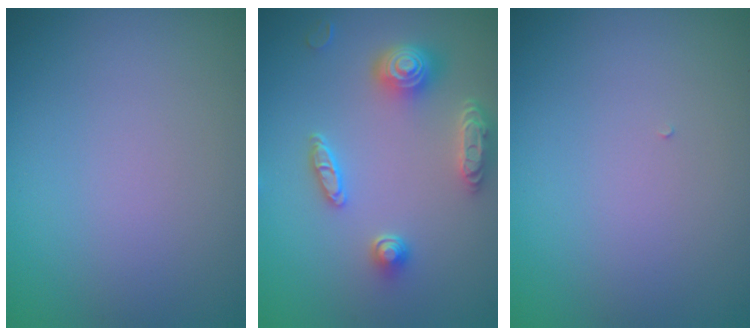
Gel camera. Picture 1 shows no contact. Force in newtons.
{"total": 4.7, "press": 4.2, "slide": 2.2}
{"total": 0.0}